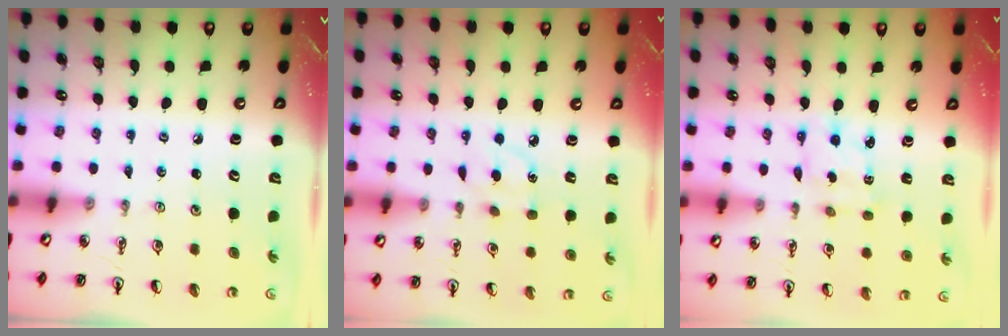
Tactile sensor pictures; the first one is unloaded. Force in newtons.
{"total": 6.3, "press": 6.3, "slide": 0.6}
{"total": 2.2, "press": 2.1, "slide": 0.7}